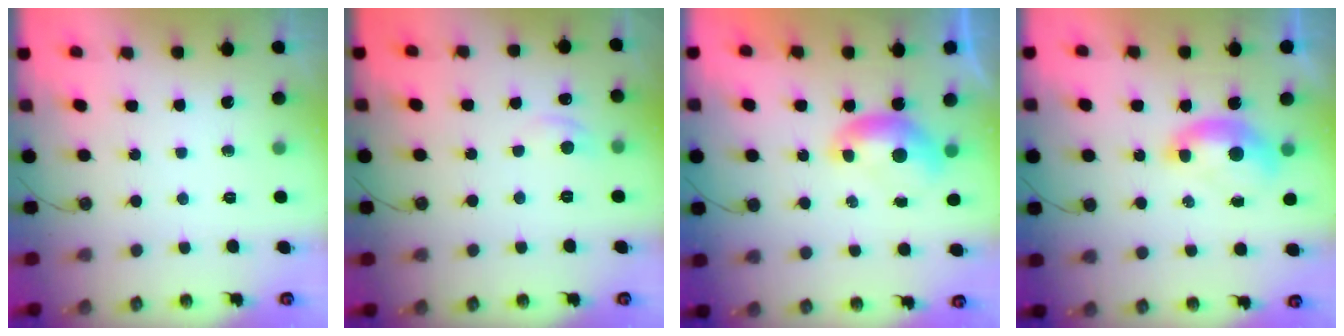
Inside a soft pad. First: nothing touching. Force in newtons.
{"total": 1.0, "press": 0.7, "slide": 0.8}
{"total": 0.0}
{"total": 1.5, "press": 1.4, "slide": 0.6}